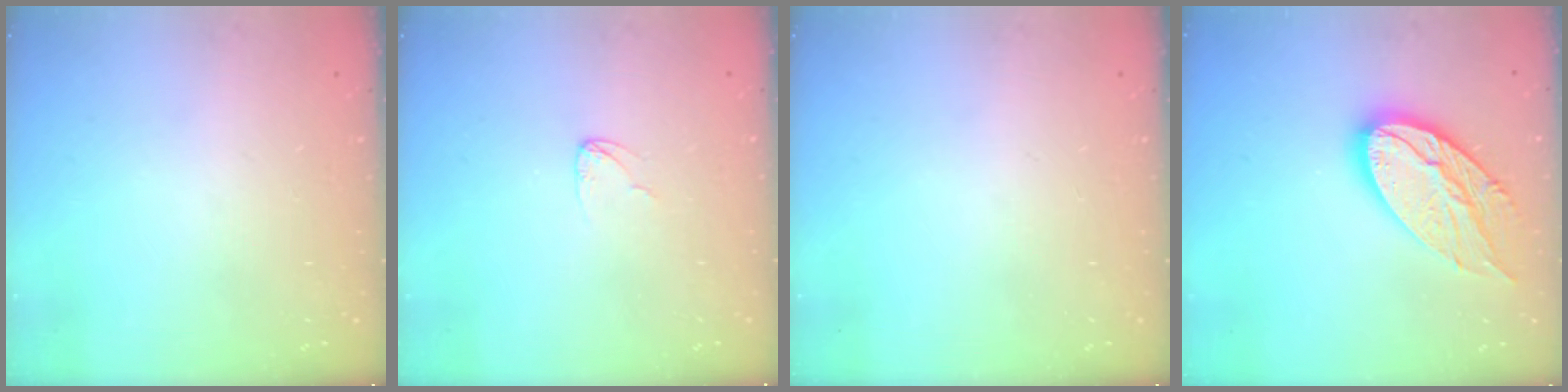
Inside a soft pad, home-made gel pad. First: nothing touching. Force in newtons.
{"total": 2.3, "press": 2.3, "slide": 0.1}
{"total": 0.0}
{"total": 17.7, "press": 17.6, "slide": 1.5}